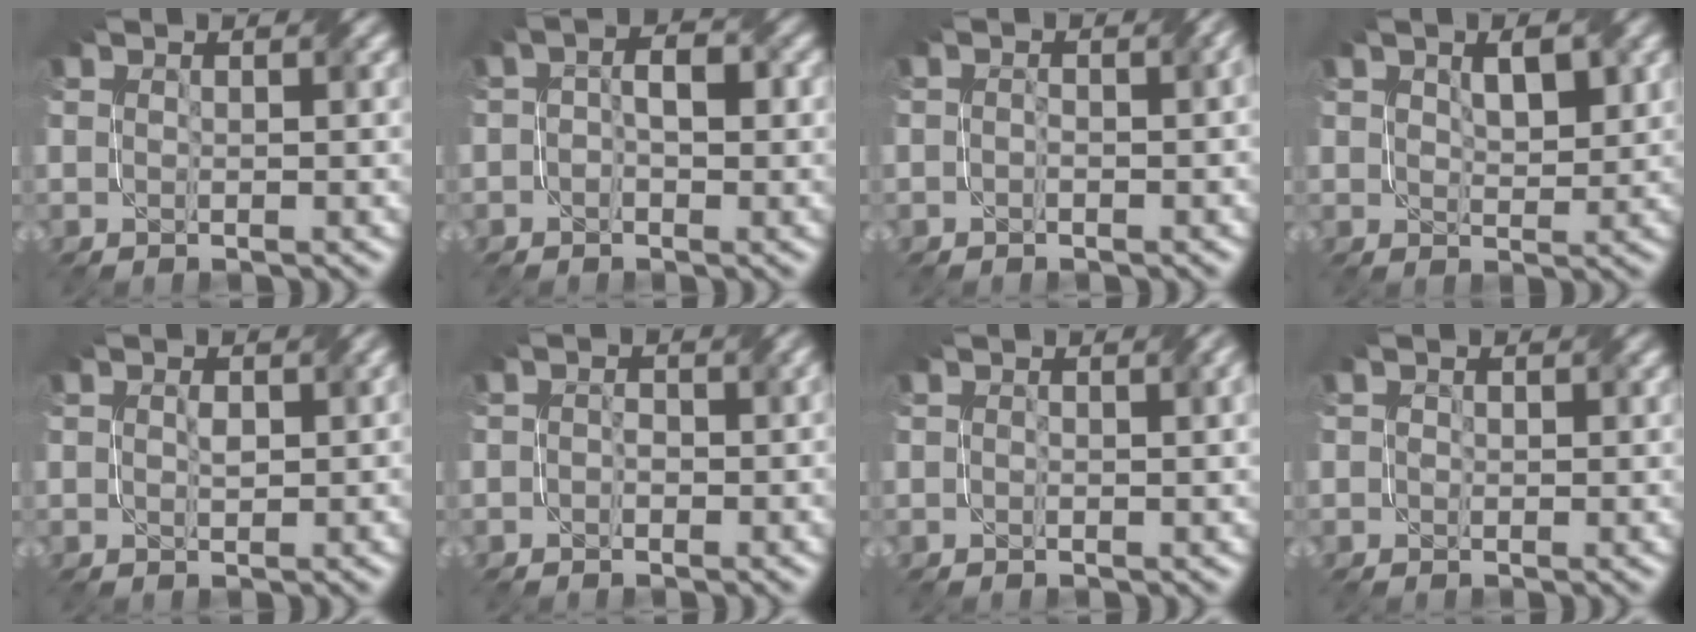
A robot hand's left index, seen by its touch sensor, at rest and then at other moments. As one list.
[{"total": 3.2, "force": [-0.1, 2.1, 2.4], "torque": [-0.032, 0.007, -0.004]}, {"total": 2.8, "force": [-1.2, 1.3, 2.2], "torque": [-0.022, -0.005, -0.014]}, {"total": 3.1, "force": [1.3, 1.8, 2.2], "torque": [-0.043, -0.003, 0.025]}, {"total": 1.0, "force": [0.0, 0.5, 0.9], "torque": [-0.017, 0.001, 0.002]}, {"total": 2.2, "force": [-0.8, 1.4, 1.4], "torque": [-0.008, 0.001, -0.012]}, {"total": 1.9, "force": [0.1, 0.8, 1.8], "torque": [-0.025, 0.000, 0.000]}, {"total": 0.9, "force": [0.0, 0.9, 0.1], "torque": [-0.002, 0.001, -0.002]}]